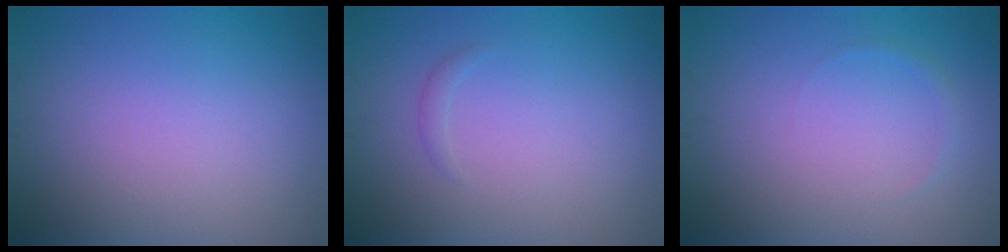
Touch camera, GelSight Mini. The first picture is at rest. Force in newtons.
{"total": 0.6, "press": 0.6, "slide": 0.1}
{"total": 0.7, "press": 0.7, "slide": 0.1}